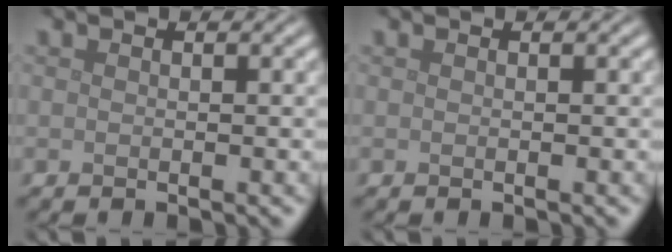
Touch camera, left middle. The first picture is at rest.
{"total": 0.0}